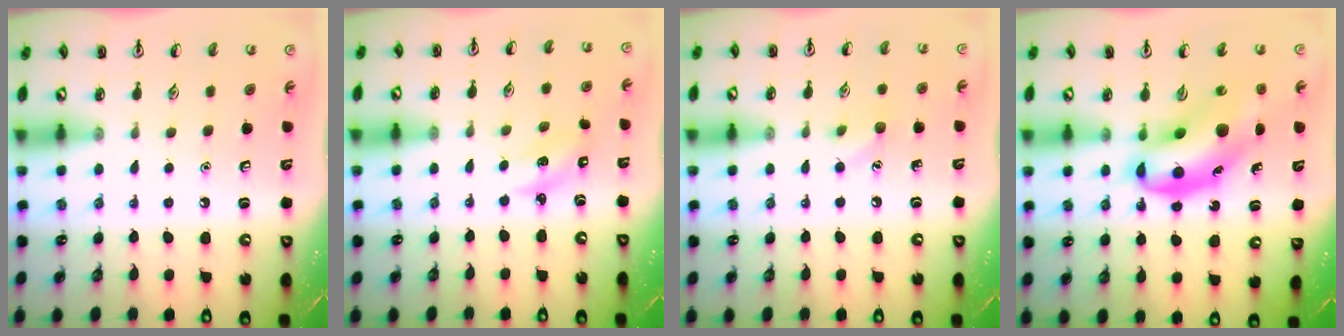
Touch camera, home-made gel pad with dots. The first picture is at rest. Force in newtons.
{"total": 2.3, "press": 2.2, "slide": 0.4}
{"total": 6.0, "press": 5.7, "slide": 1.9}
{"total": 13.9, "press": 13.4, "slide": 3.8}